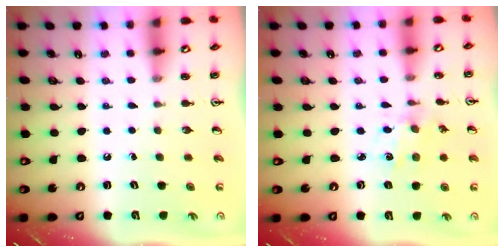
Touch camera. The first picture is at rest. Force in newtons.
{"total": 1.6, "press": 1.6, "slide": 0.2}